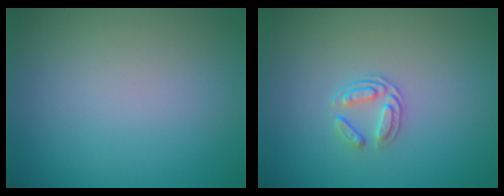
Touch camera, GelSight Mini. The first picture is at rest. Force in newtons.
{"total": 1.7, "press": 1.3, "slide": 1.1}